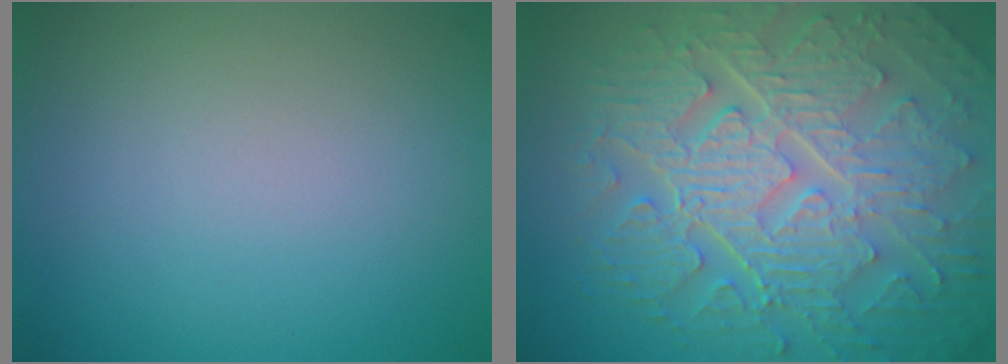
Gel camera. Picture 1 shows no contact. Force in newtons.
{"total": 10.3, "press": 7.0, "slide": 7.6}